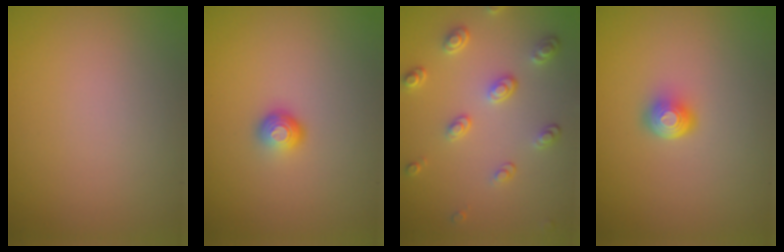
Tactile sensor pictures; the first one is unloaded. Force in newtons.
{"total": 1.6, "press": 1.1, "slide": 1.2}
{"total": 3.3, "press": 2.8, "slide": 1.7}
{"total": 2.1, "press": 1.4, "slide": 1.6}